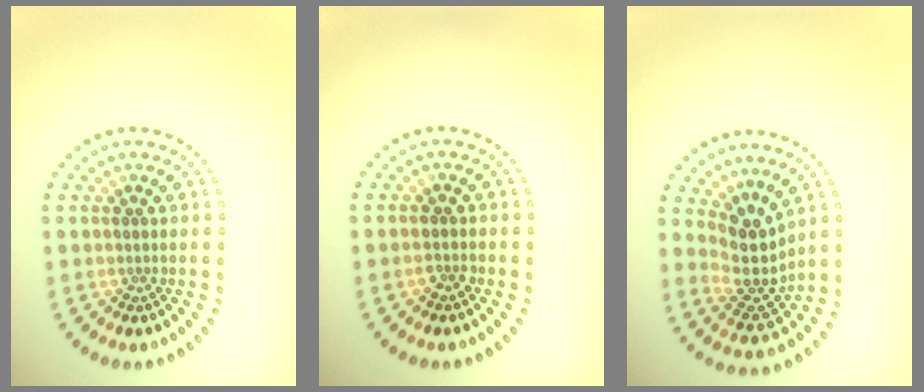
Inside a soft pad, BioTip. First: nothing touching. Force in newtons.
{"total": 1.2, "press": 1.2, "slide": 0.1}
{"total": 4.0, "press": 3.1, "slide": 2.5}